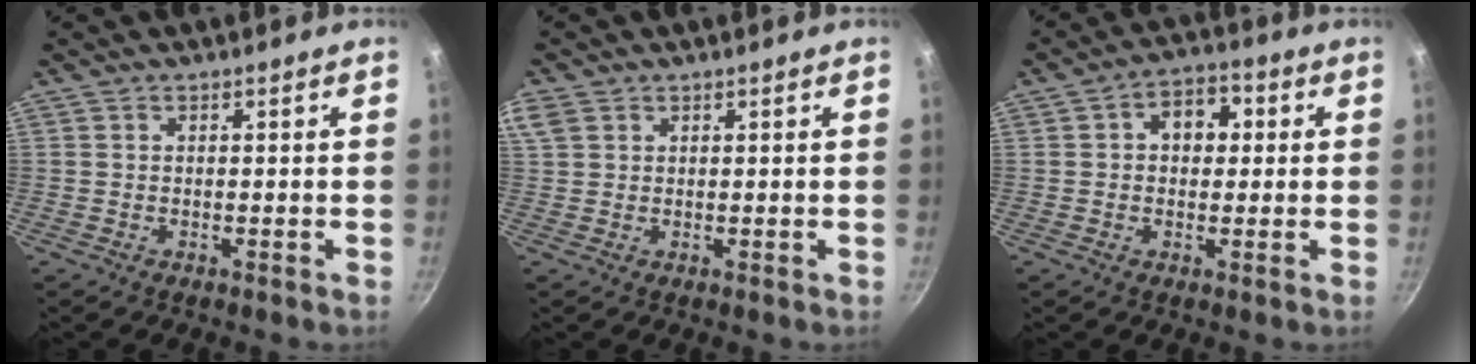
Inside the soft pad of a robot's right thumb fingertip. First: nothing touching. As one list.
[{"total": 5.3, "force": [2.5, 3.8, 2.9], "torque": [-0.064, 0.014, 0.053]}, {"total": 7.1, "force": [1.3, 5.2, 4.7], "torque": [-0.028, 0.014, 0.010]}]